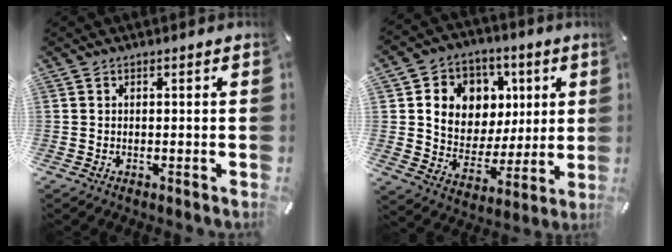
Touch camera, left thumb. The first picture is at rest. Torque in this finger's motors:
{"motor_torque": [2.19, 2.73, 0.54, -0.37, 0.15]}